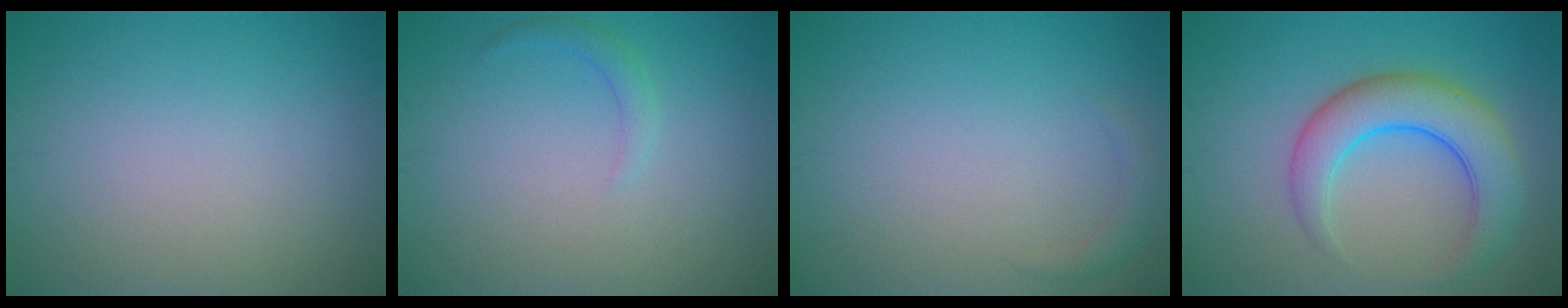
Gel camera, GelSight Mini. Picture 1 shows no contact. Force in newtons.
{"total": 1.2, "press": 1.2, "slide": 0.1}
{"total": 1.1, "press": 1.1, "slide": 0.1}
{"total": 6.1, "press": 6.1, "slide": 0.4}